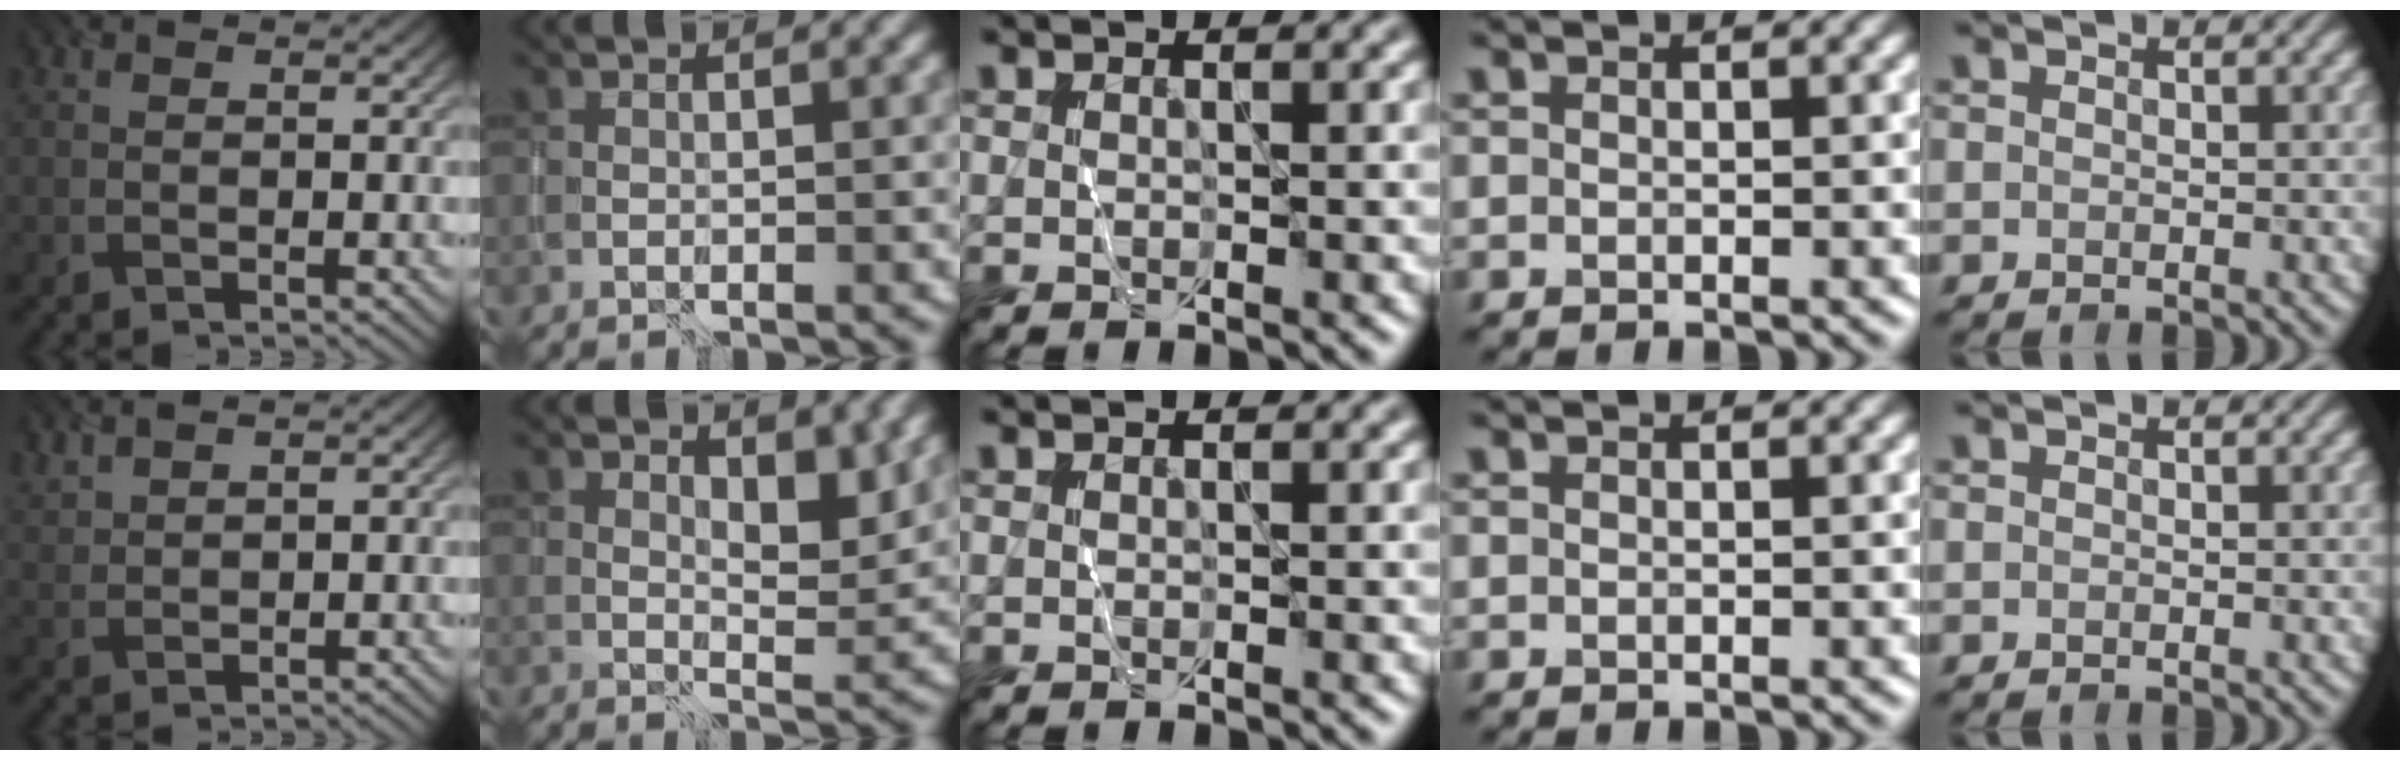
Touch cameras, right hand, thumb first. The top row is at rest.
{"thumb": {"total": 2.2, "force": [2.0, 0.5, 0.6], "torque": [-0.017, 0.004, 0.050]}, "index": {"total": 3.2, "force": [1.8, 1.4, 2.2], "torque": [-0.030, -0.008, 0.029]}}